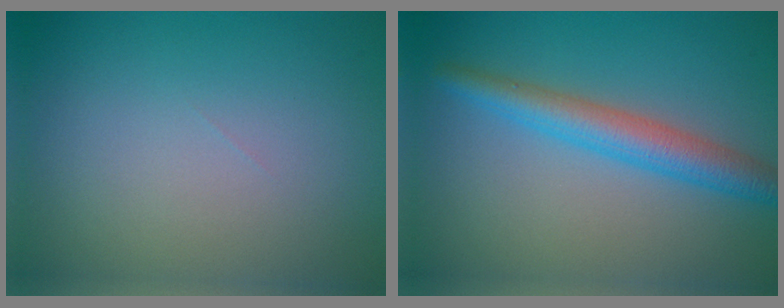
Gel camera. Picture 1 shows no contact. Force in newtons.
{"total": 4.3, "press": 4.3, "slide": 0.2}